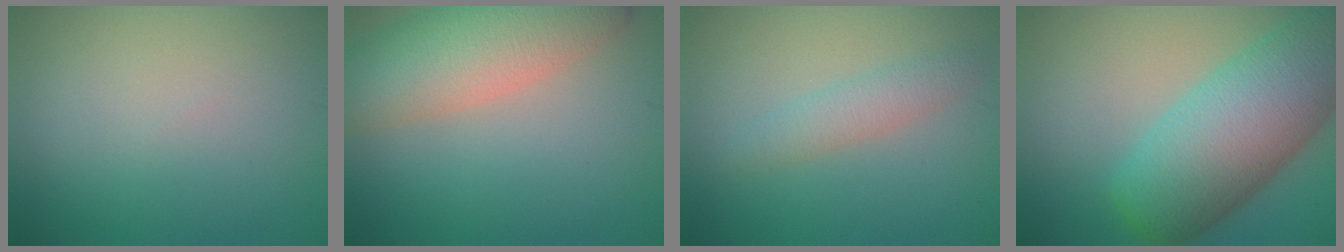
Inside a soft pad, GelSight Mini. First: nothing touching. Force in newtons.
{"total": 8.8, "press": 8.7, "slide": 0.7}
{"total": 2.1, "press": 2.1, "slide": 0.1}
{"total": 10.9, "press": 10.9, "slide": 0.5}